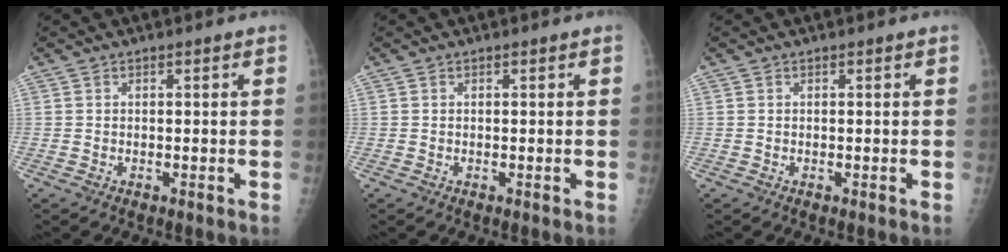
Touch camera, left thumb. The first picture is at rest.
{"total": 0.0}
{"total": 0.0}